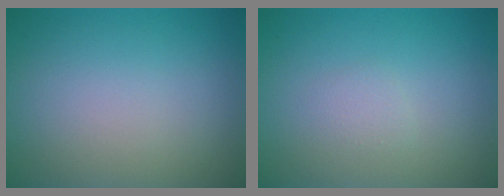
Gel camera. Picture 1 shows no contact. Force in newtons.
{"total": 0.9, "press": 0.9, "slide": 0.0}